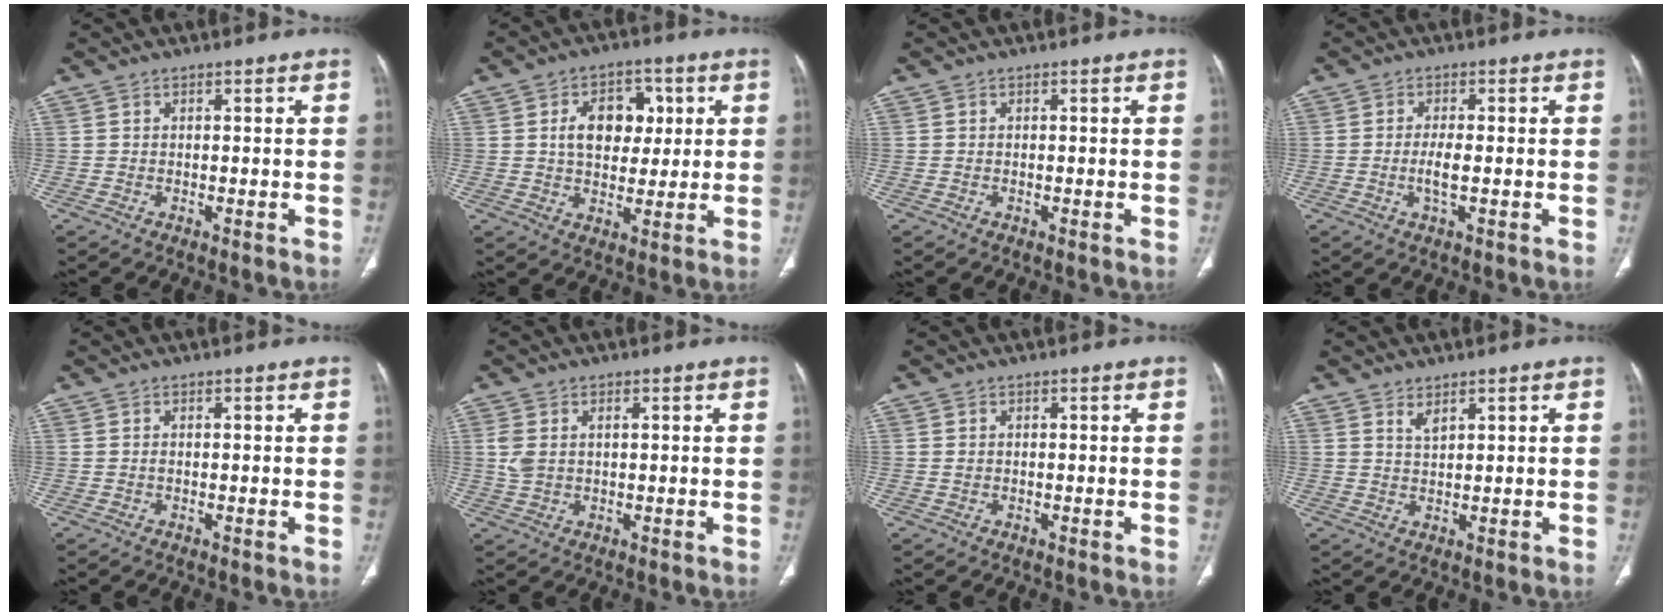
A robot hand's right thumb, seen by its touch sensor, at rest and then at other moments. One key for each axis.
{"total": 10.4, "fx": 2.3, "fy": 7.2, "fz": 7.2, "tx": -0.071, "ty": 0.001, "tz": 0.037}
{"total": 0.0}
{"total": 3.4, "fx": -0.5, "fy": 1.0, "fz": 3.3, "tx": -0.070, "ty": -0.004, "tz": -0.011}
{"total": 0.0}
{"total": 4.1, "fx": 0.7, "fy": 2.5, "fz": 3.1, "tx": -0.083, "ty": 0.008, "tz": 0.020}
{"total": 0.6, "fx": 0.1, "fy": 0.5, "fz": 0.3, "tx": -0.002, "ty": 0.002, "tz": 0.002}
{"total": 2.1, "fx": 1.6, "fy": 0.6, "fz": 1.2, "tx": -0.019, "ty": -0.012, "tz": 0.034}